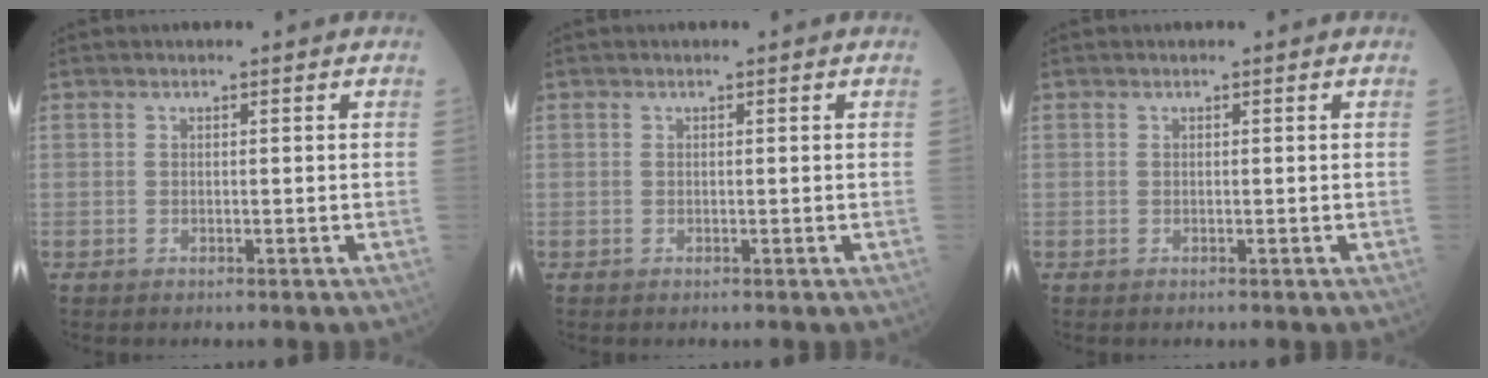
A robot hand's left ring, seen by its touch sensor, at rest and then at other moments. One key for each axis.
{"total": 0.0}
{"total": 0.0}